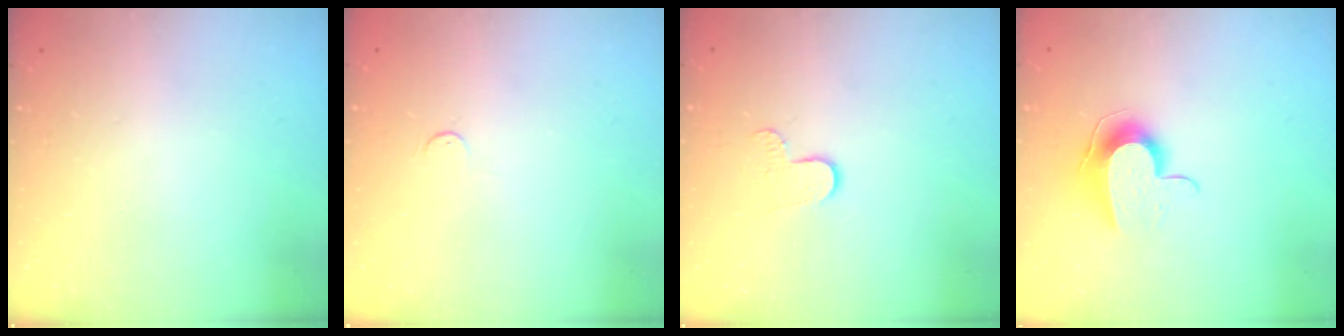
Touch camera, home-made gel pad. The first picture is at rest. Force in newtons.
{"total": 3.4, "press": 3.4, "slide": 0.4}
{"total": 6.2, "press": 6.1, "slide": 0.5}
{"total": 10.7, "press": 10.6, "slide": 0.8}